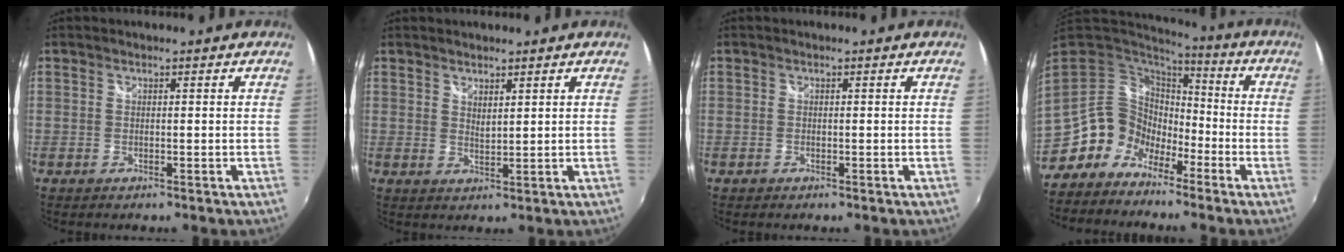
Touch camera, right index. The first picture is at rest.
{"total": 2.3, "force": [1.8, 0.7, 1.2], "torque": [-0.018, -0.002, 0.031]}
{"total": 0.5, "force": [-0.2, 0.5, 0.1], "torque": [0.000, -0.003, -0.006]}
{"total": 11.1, "force": [-6.7, 8.4, 2.7], "torque": [-0.059, 0.031, -0.127]}